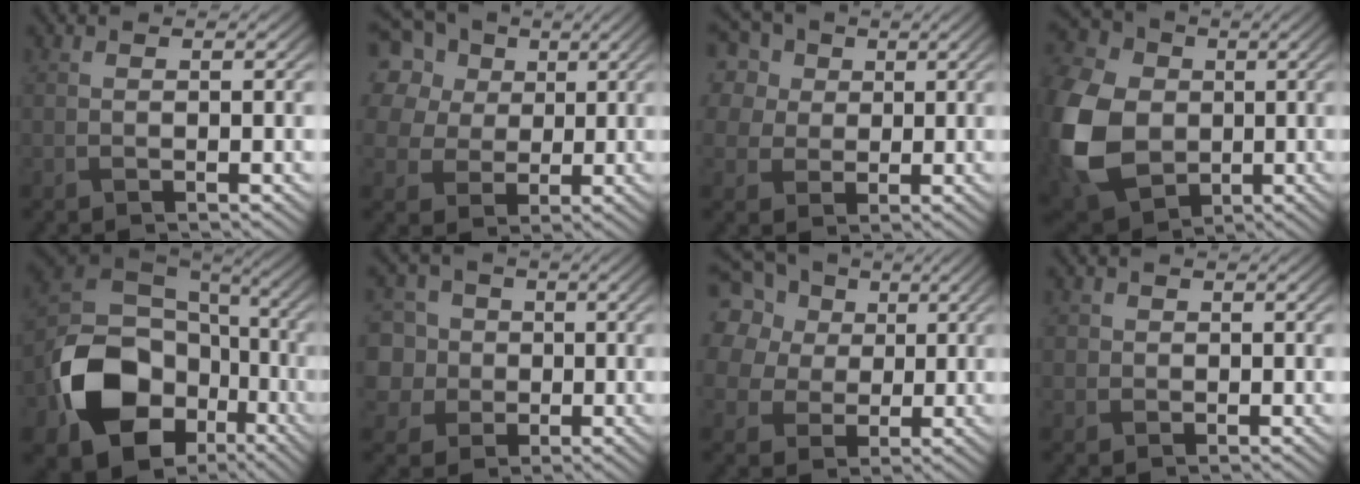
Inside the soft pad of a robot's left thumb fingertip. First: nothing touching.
{"total": 16.2, "force": [7.0, 12.4, 7.7], "torque": [-0.254, 0.033, 0.141]}
{"total": 12.7, "force": [5.8, 9.4, 6.2], "torque": [-0.193, 0.036, 0.098]}
{"total": 16.5, "force": [-1.6, 13.0, 10.1], "torque": [-0.297, -0.014, -0.038]}
{"total": 15.8, "force": [-6.1, 11.8, 8.7], "torque": [-0.183, -0.049, -0.112]}
{"total": 10.1, "force": [1.7, 9.1, 4.1], "torque": [-0.141, 0.027, 0.011]}
{"total": 18.1, "force": [7.6, 14.4, 7.8], "torque": [-0.264, 0.029, 0.136]}
{"total": 1.6, "force": [0.2, 1.6, 0.2], "torque": [-0.001, -0.004, 0.003]}